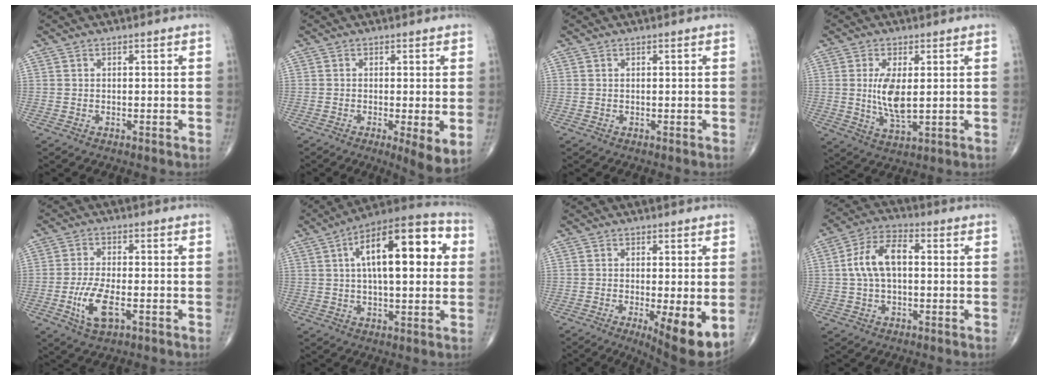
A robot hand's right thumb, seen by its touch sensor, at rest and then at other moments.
{"total": 5.6, "force": [-1.1, 1.2, 5.3], "torque": [-0.089, -0.019, -0.020]}
{"total": 0.0}
{"total": 7.5, "force": [0.6, 2.9, 6.9], "torque": [-0.134, -0.018, 0.017]}
{"total": 7.5, "force": [-2.6, 3.1, 6.3], "torque": [-0.130, 0.005, -0.046]}
{"total": 19.6, "force": [4.2, 8.0, 17.5], "torque": [-0.242, 0.023, 0.051]}
{"total": 10.0, "force": [-2.6, 2.5, 9.4], "torque": [-0.136, -0.025, -0.036]}
{"total": 9.3, "force": [0.6, 5.0, 7.7], "torque": [-0.153, 0.027, 0.004]}